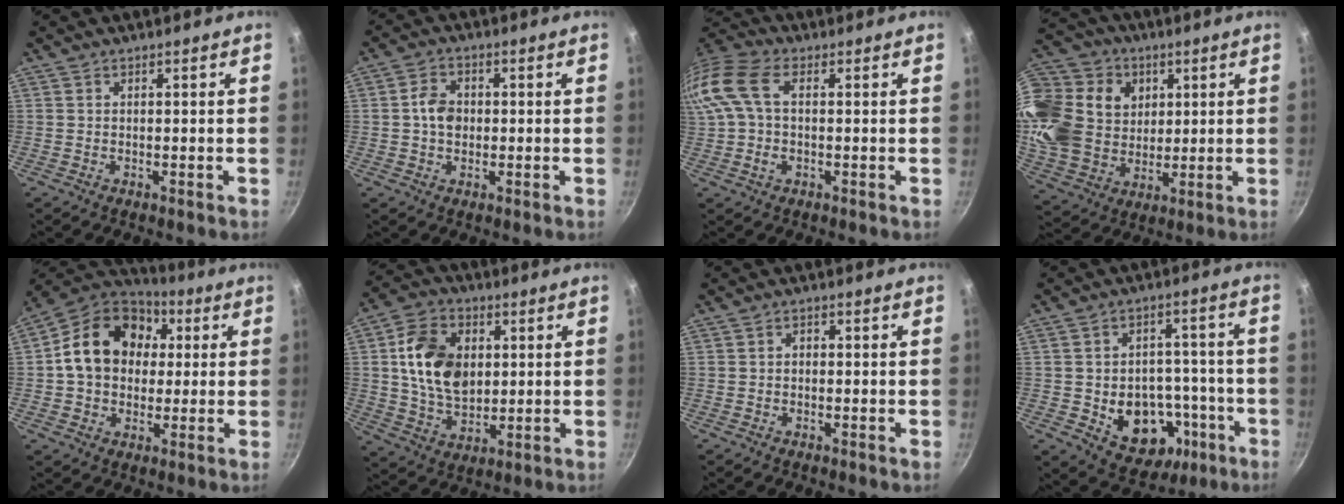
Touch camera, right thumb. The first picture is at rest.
{"total": 5.1, "force": [0.0, 3.9, 3.3], "torque": [-0.043, 0.011, -0.007]}
{"total": 14.3, "force": [2.2, 8.6, 11.2], "torque": [-0.238, 0.025, 0.029]}
{"total": 25.2, "force": [8.1, 20.0, 13.0], "torque": [-0.276, 0.003, 0.160]}
{"total": 18.0, "force": [3.1, 14.0, 10.9], "torque": [-0.162, 0.027, 0.038]}
{"total": 15.0, "force": [2.5, 10.6, 10.3], "torque": [-0.161, -0.002, 0.044]}
{"total": 1.4, "force": [-0.1, 1.1, 0.8], "torque": [-0.014, 0.006, -0.003]}
{"total": 14.8, "force": [-4.6, 11.1, 8.6], "torque": [-0.082, 0.034, -0.049]}